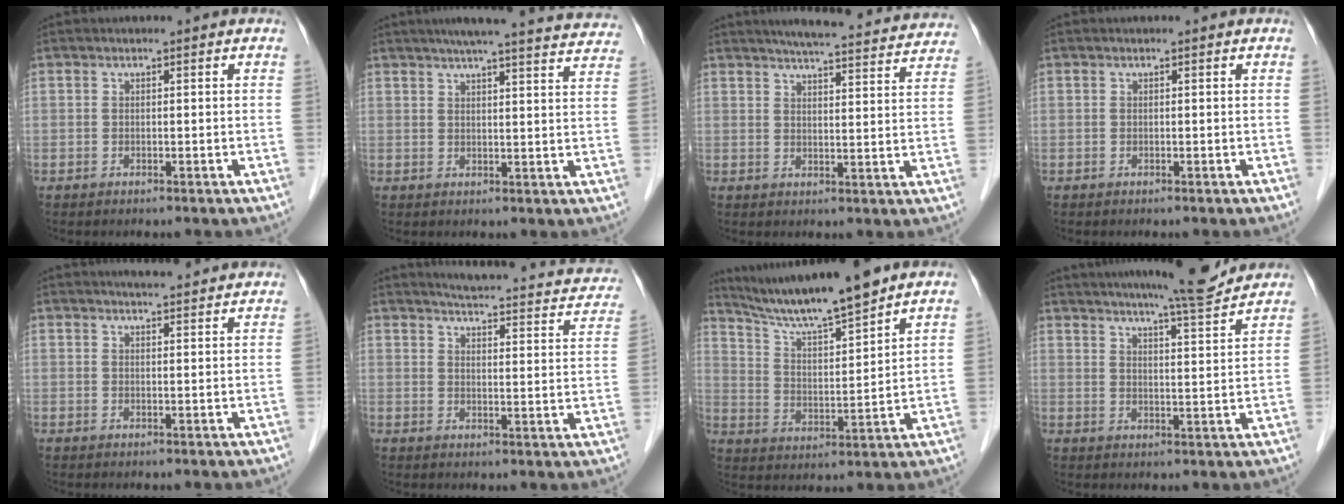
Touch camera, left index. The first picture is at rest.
{"total": 21.6, "force": [19.9, 1.2, 8.4], "torque": [-0.113, -0.016, 0.232]}
{"total": 20.4, "force": [19.0, 2.1, 7.2], "torque": [-0.094, -0.009, 0.227]}
{"total": 0.0}
{"total": 6.1, "force": [5.7, 0.5, 2.1], "torque": [-0.032, 0.015, 0.067]}
{"total": 17.8, "force": [15.6, 3.9, 7.7], "torque": [-0.086, -0.008, 0.168]}
{"total": 12.3, "force": [10.9, -0.8, 5.6], "torque": [-0.104, 0.005, 0.197]}
{"total": 11.0, "force": [10.0, -0.2, 4.6], "torque": [-0.073, -0.002, 0.136]}